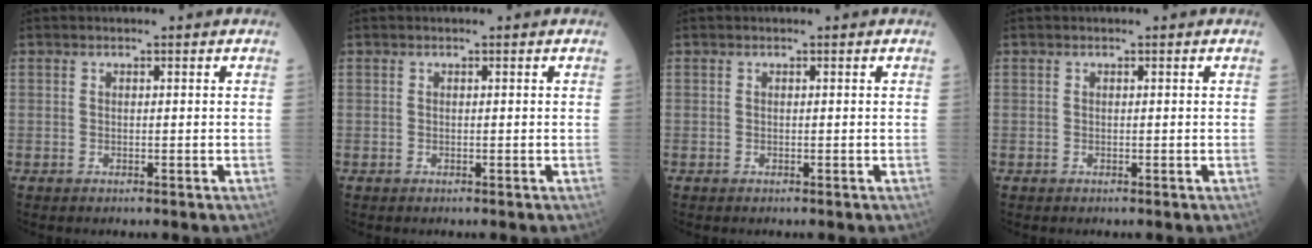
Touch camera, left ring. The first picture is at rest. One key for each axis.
{"total": 0.0}
{"total": 0.0}
{"total": 0.0}